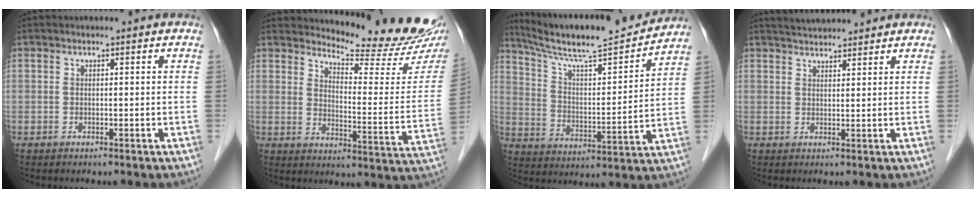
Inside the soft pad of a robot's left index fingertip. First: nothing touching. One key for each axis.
{"total": 17.0, "fx": 16.2, "fy": 1.2, "fz": 5.0, "tx": -0.068, "ty": -0.100, "tz": 0.194}
{"total": 17.9, "fx": 16.4, "fy": 0.5, "fz": 7.0, "tx": -0.124, "ty": -0.005, "tz": 0.263}
{"total": 5.6, "fx": 5.4, "fy": 0.5, "fz": 1.5, "tx": -0.028, "ty": 0.030, "tz": 0.084}